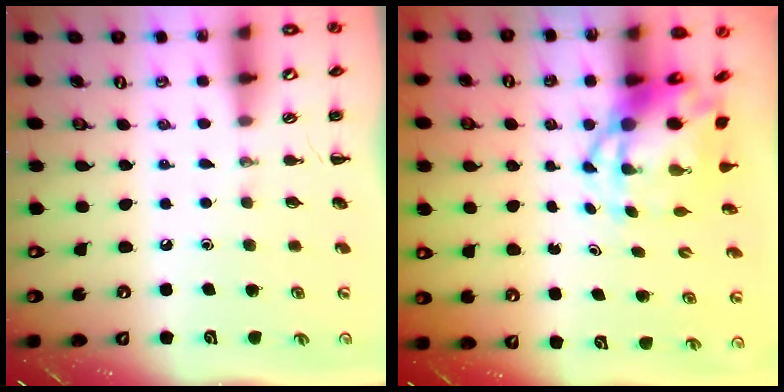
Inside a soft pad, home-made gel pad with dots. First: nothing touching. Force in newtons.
{"total": 6.6, "press": 6.3, "slide": 1.8}